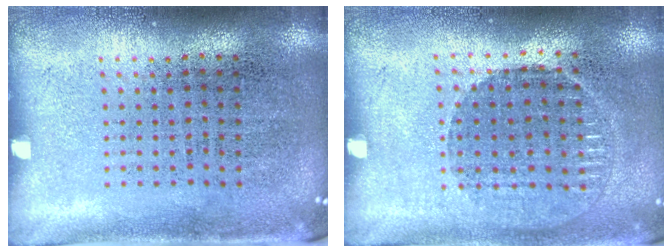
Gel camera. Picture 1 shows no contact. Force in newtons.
{"total": 1.0, "press": 1.0, "slide": 0.2}